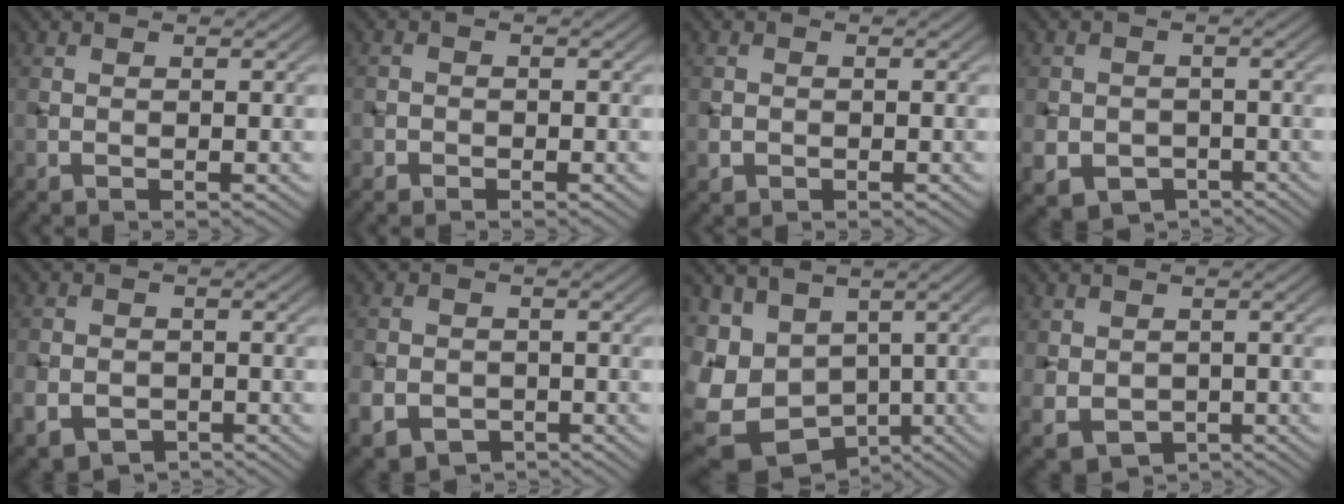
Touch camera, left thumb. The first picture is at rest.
{"total": 1.4, "force": [-0.9, 1.0, 0.0], "torque": [0.009, -0.003, -0.021]}
{"total": 1.1, "force": [-0.4, 1.0, 0.2], "torque": [-0.004, -0.006, -0.009]}
{"total": 5.3, "force": [-2.1, 4.5, 1.7], "torque": [-0.034, -0.018, -0.041]}
{"total": 4.4, "force": [-2.1, 3.4, 1.8], "torque": [-0.040, -0.016, -0.036]}
{"total": 5.1, "force": [-2.3, 4.2, 1.9], "torque": [-0.039, -0.019, -0.046]}
{"total": 13.2, "force": [-4.5, 10.6, 6.4], "torque": [-0.200, -0.040, -0.036]}
{"total": 3.4, "force": [-0.1, 3.0, 1.6], "torque": [-0.047, -0.020, 0.004]}